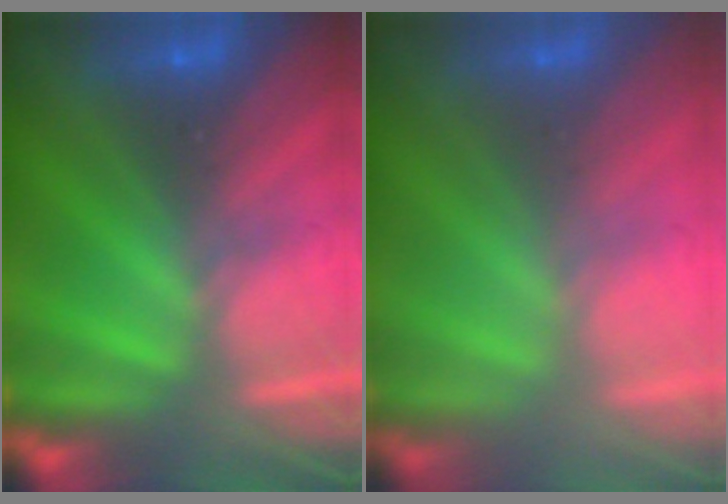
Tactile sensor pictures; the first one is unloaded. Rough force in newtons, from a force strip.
{"total": 2.0}